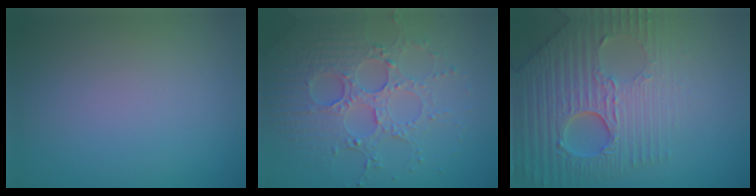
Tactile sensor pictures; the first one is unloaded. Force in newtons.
{"total": 5.1, "press": 4.6, "slide": 2.2}
{"total": 9.0, "press": 6.2, "slide": 6.6}